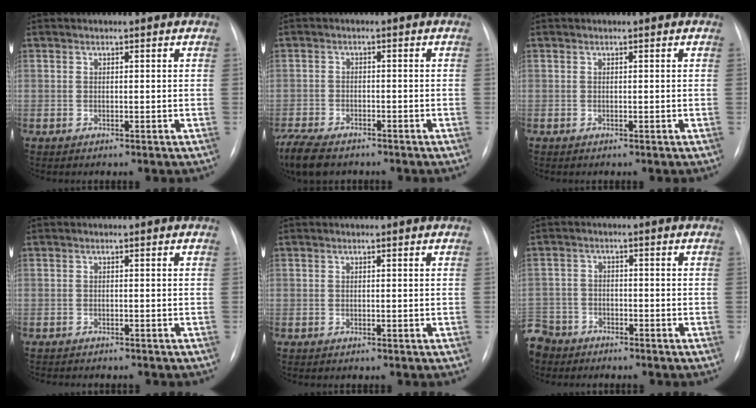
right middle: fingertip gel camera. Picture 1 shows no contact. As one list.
[{"total": 10.9, "force": [-8.2, 4.7, 5.5], "torque": [-0.124, -0.016, -0.129]}, {"total": 0.0}, {"total": 5.5, "force": [-4.9, 1.3, 2.2], "torque": [-0.025, -0.005, -0.060]}, {"total": 0.0}, {"total": 8.8, "force": [-6.8, 5.4, 1.2], "torque": [-0.050, -0.005, -0.128]}]